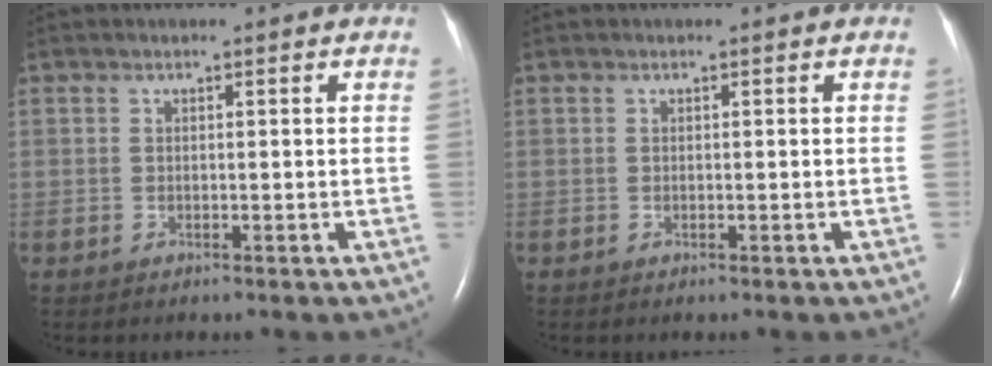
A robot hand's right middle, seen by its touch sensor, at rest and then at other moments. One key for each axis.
{"total": 0.0}